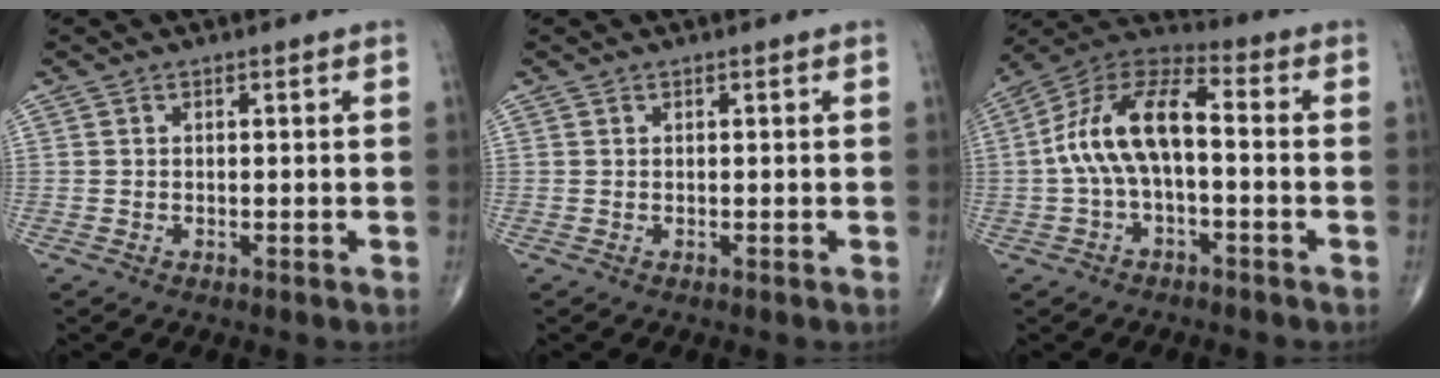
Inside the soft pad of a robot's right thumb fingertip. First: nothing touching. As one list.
[{"total": 0.0}, {"total": 13.1, "force": [-0.8, 6.1, 11.6], "torque": [-0.220, 0.049, -0.024]}]